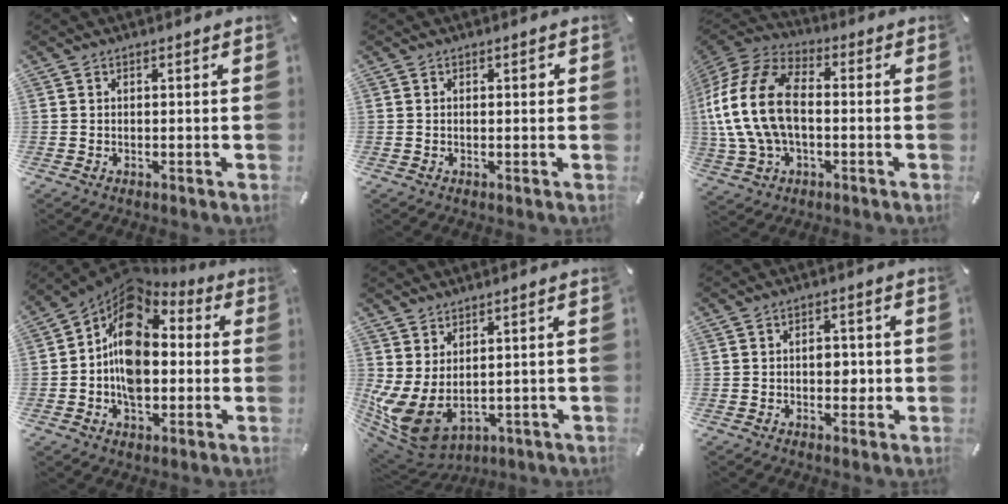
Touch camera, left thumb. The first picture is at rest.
{"total": 1.0, "force": [0.2, 0.5, 0.8], "torque": [-0.009, 0.001, 0.000]}
{"total": 18.5, "force": [-1.5, 12.3, 13.8], "torque": [-0.298, 0.019, -0.030]}
{"total": 14.3, "force": [0.1, 10.6, 9.5], "torque": [-0.179, 0.000, 0.002]}
{"total": 8.2, "force": [-0.4, 5.5, 6.0], "torque": [-0.150, -0.019, -0.003]}
{"total": 3.7, "force": [-0.3, 2.6, 2.6], "torque": [-0.033, 0.003, -0.010]}